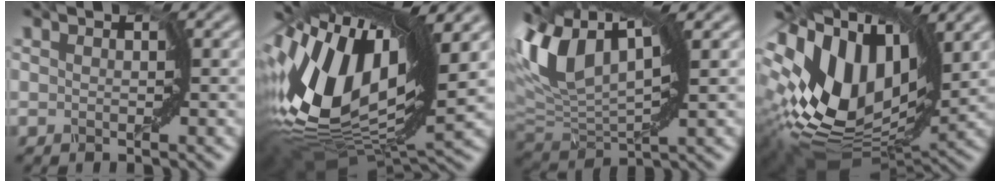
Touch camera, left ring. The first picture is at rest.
{"total": 16.1, "force": [1.5, 7.7, 14.1], "torque": [-0.294, 0.000, 0.034]}
{"total": 7.2, "force": [3.2, 3.3, 5.6], "torque": [-0.136, 0.008, 0.077]}
{"total": 14.7, "force": [2.3, 8.9, 11.5], "torque": [-0.270, 0.002, 0.050]}